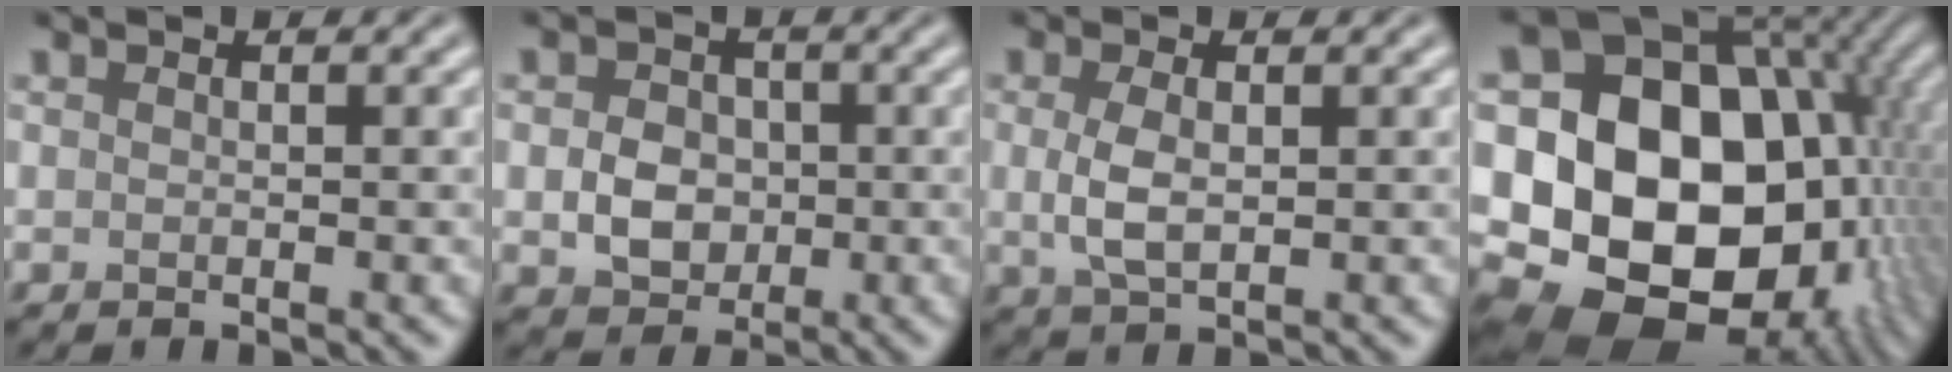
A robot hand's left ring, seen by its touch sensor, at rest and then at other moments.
{"total": 3.6, "force": [-0.4, 2.9, 2.0], "torque": [-0.032, 0.000, -0.010]}
{"total": 2.8, "force": [0.2, 1.3, 2.5], "torque": [-0.060, -0.002, 0.003]}
{"total": 22.3, "force": [-1.2, 16.7, 14.6], "torque": [-0.231, -0.003, -0.016]}